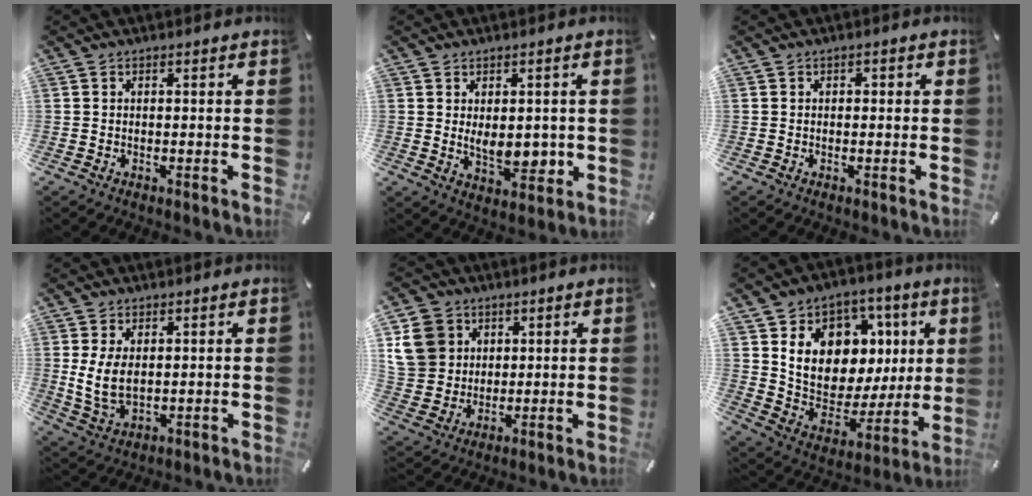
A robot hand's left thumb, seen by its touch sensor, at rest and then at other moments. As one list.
[{"total": 7.3, "force": [-0.1, 4.7, 5.6], "torque": [-0.064, -0.002, 0.004]}, {"total": 0.6, "force": [-0.3, 0.5, 0.2], "torque": [-0.005, 0.004, -0.008]}, {"total": 6.9, "force": [1.2, 4.2, 5.4], "torque": [-0.121, -0.004, 0.019]}, {"total": 11.1, "force": [4.0, 9.8, 3.1], "torque": [-0.081, -0.006, 0.084]}, {"total": 13.6, "force": [4.8, 10.7, 6.8], "torque": [-0.106, -0.039, 0.093]}]